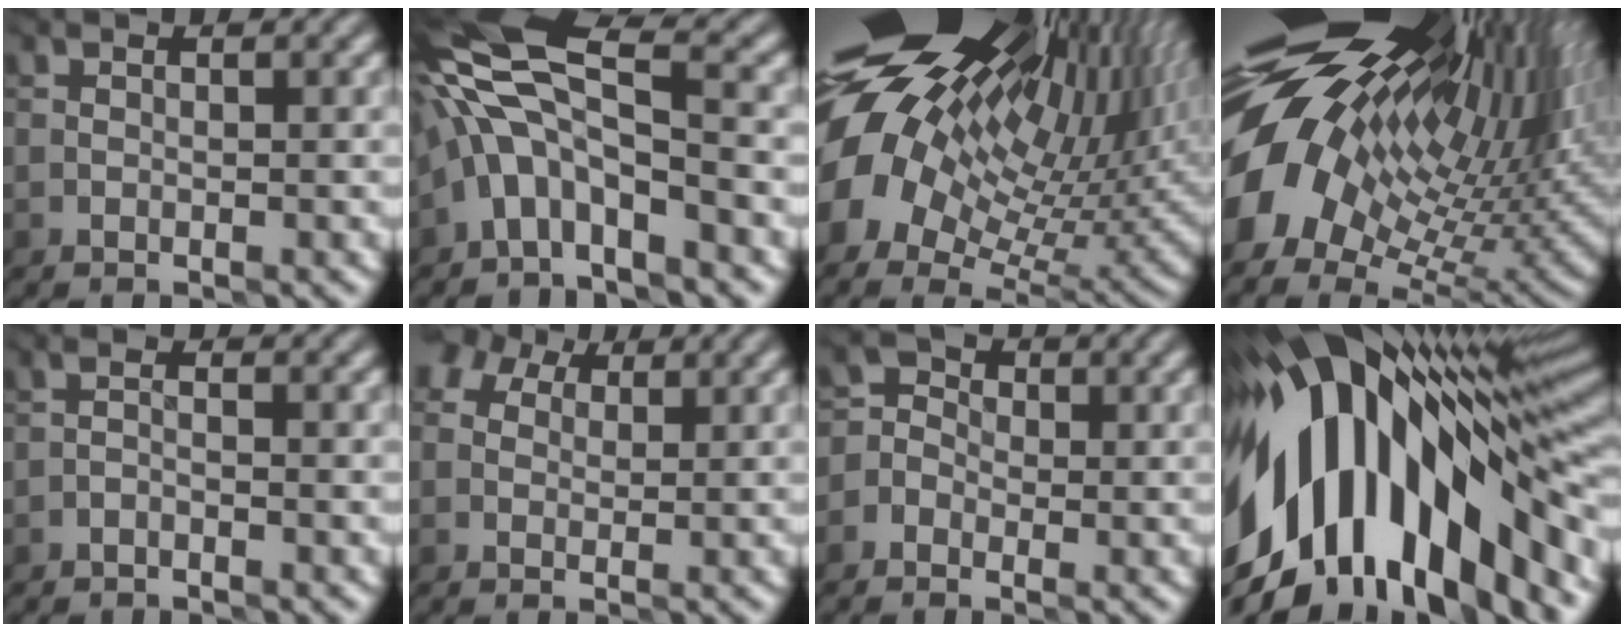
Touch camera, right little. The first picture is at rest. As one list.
[{"total": 6.6, "force": [-1.6, 2.4, 5.9], "torque": [-0.113, 0.020, -0.044]}, {"total": 18.0, "force": [5.1, 10.4, 13.8], "torque": [-0.229, -0.029, 0.124]}, {"total": 17.3, "force": [6.1, 8.2, 13.9], "torque": [-0.243, -0.014, 0.124]}, {"total": 0.7, "force": [-0.5, 0.1, 0.5], "torque": [-0.010, 0.004, -0.014]}, {"total": 3.3, "force": [1.5, 2.6, 1.5], "torque": [-0.012, 0.019, 0.000]}, {"total": 1.9, "force": [-0.6, 1.7, 0.6], "torque": [-0.008, 0.006, -0.017]}, {"total": 15.3, "force": [-2.4, 8.2, 12.7], "torque": [-0.223, 0.011, -0.035]}]